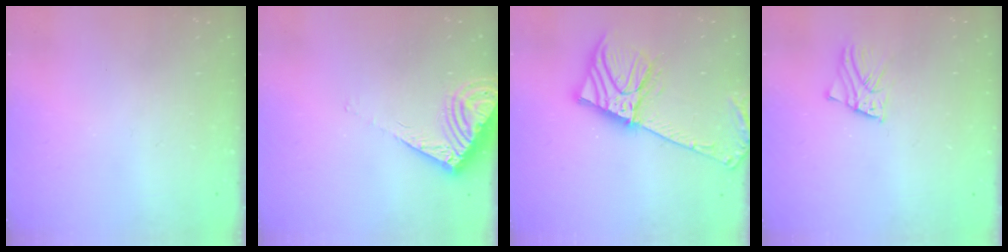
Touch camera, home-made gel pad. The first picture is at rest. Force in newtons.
{"total": 9.7, "press": 9.7, "slide": 0.8}
{"total": 15.5, "press": 15.2, "slide": 3.0}
{"total": 2.6, "press": 2.6, "slide": 0.1}